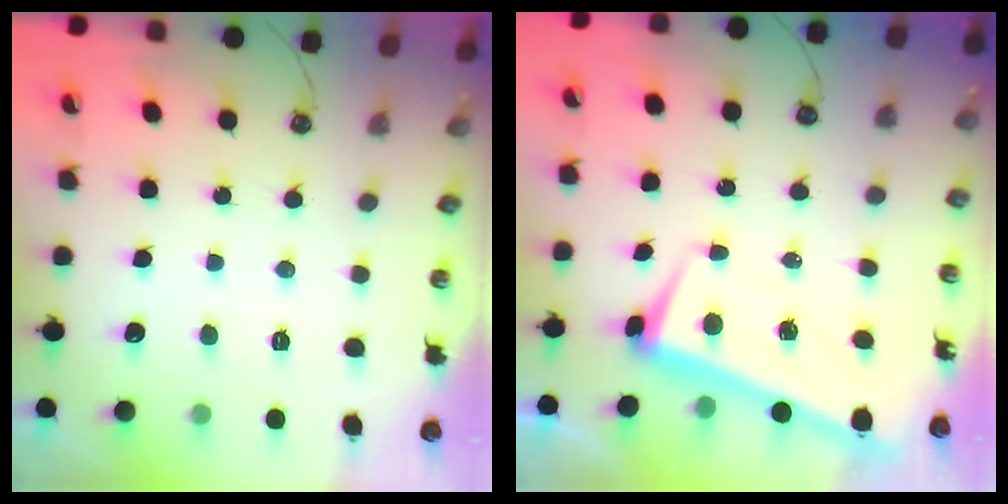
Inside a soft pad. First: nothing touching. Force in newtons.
{"total": 2.0, "press": 1.9, "slide": 0.7}